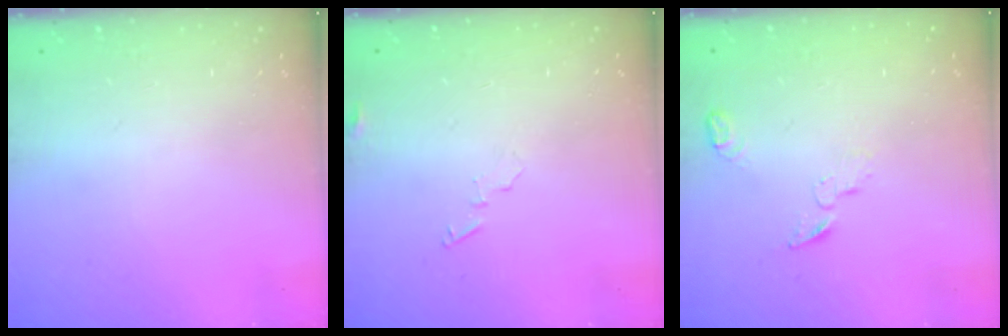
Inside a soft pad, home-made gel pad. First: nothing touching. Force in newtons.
{"total": 4.4, "press": 4.4, "slide": 0.4}
{"total": 4.6, "press": 4.5, "slide": 0.5}